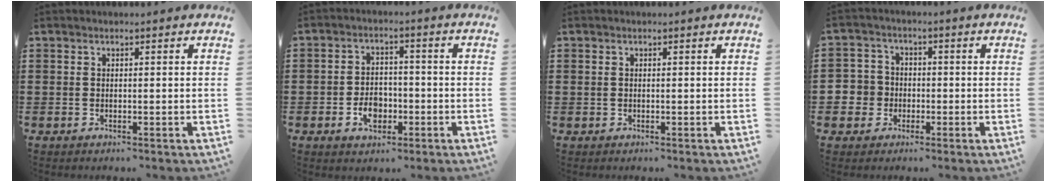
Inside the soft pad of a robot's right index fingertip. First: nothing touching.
{"total": 4.9, "force": [-1.8, 3.4, 3.0], "torque": [-0.055, 0.001, -0.036]}
{"total": 0.0}
{"total": 4.9, "force": [-1.0, 4.7, 0.9], "torque": [-0.050, 0.009, -0.026]}